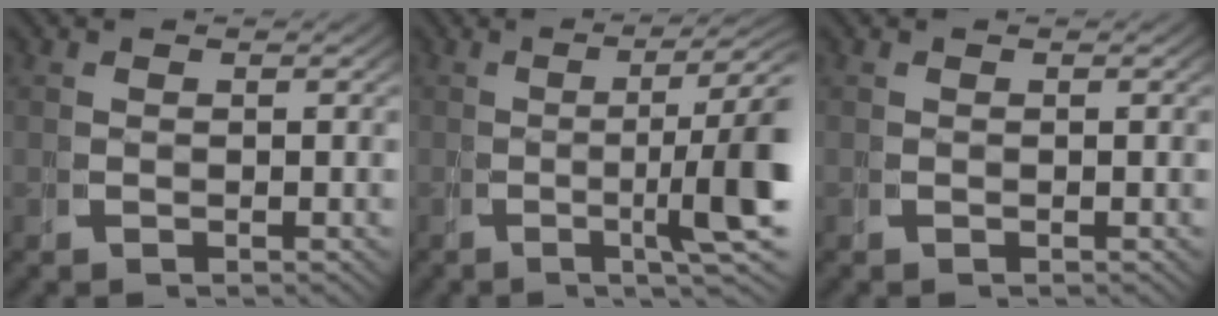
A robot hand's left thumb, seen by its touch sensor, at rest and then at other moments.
{"total": 8.6, "force": [0.6, 2.3, 8.3], "torque": [-0.116, 0.003, -0.003]}
{"total": 0.0}